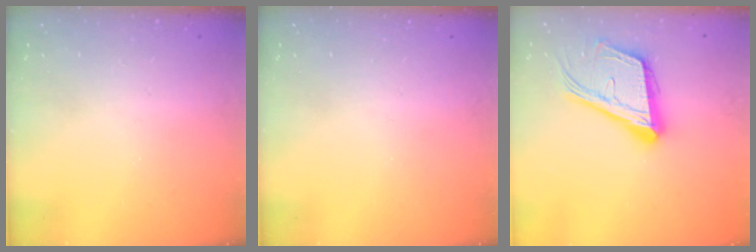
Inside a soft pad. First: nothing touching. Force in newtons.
{"total": 0.0}
{"total": 18.5, "press": 18.2, "slide": 3.5}